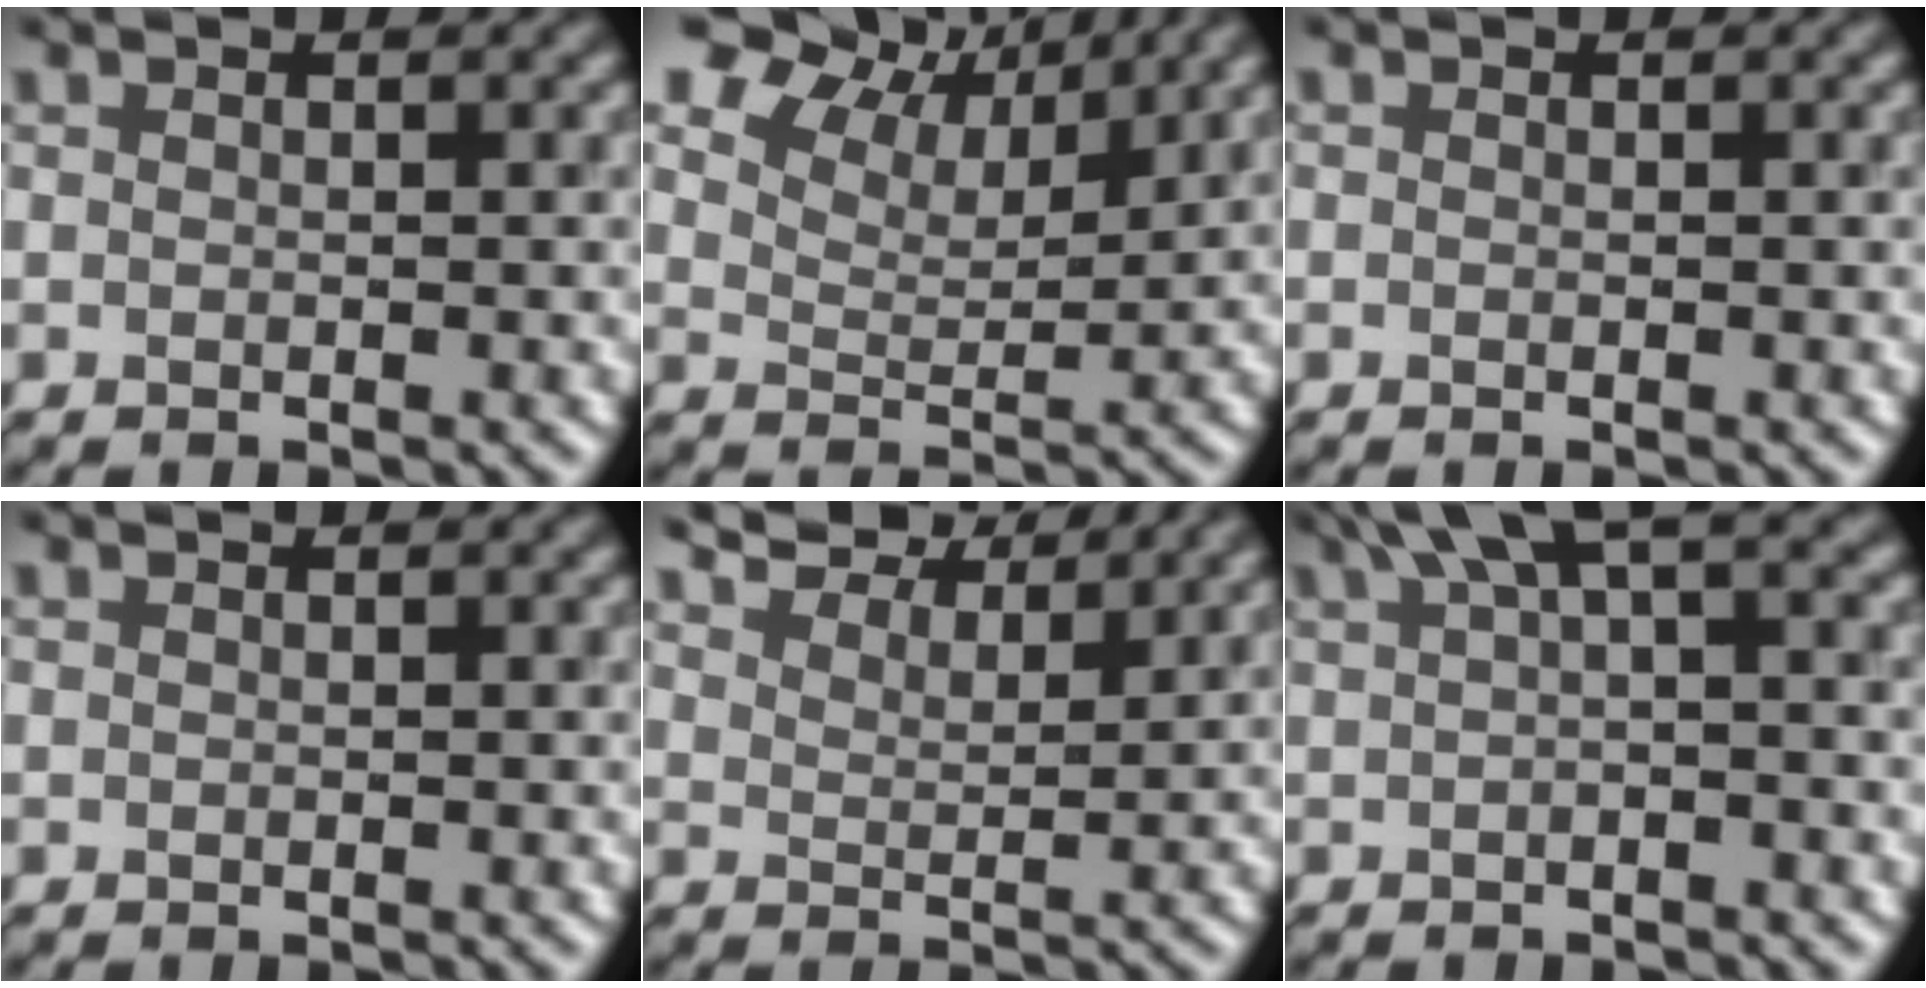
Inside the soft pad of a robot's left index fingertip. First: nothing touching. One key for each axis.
{"total": 9.4, "fx": 7.4, "fy": 4.2, "fz": 4.0, "tx": -0.084, "ty": 0.010, "tz": 0.122}
{"total": 0.0}
{"total": 0.0}
{"total": 7.3, "fx": 6.8, "fy": 1.3, "fz": 2.3, "tx": -0.043, "ty": 0.006, "tz": 0.104}
{"total": 3.6, "fx": 1.6, "fy": 0.6, "fz": 3.2, "tx": -0.046, "ty": 0.013, "tz": 0.026}